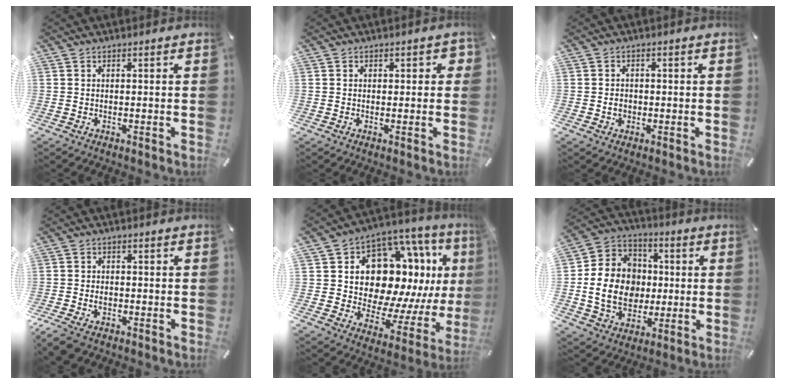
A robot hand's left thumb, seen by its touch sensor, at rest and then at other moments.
{"total": 1.6, "force": [0.1, 1.2, 1.1], "torque": [-0.005, 0.000, -0.004]}
{"total": 2.5, "force": [-0.4, 2.1, 1.3], "torque": [-0.025, 0.005, -0.009]}
{"total": 3.8, "force": [-1.7, 2.6, 2.1], "torque": [-0.050, 0.005, -0.035]}
{"total": 18.2, "force": [6.9, 12.5, 11.3], "torque": [-0.193, -0.070, 0.133]}
{"total": 15.5, "force": [-1.7, 13.2, 7.9], "torque": [-0.174, 0.014, -0.024]}